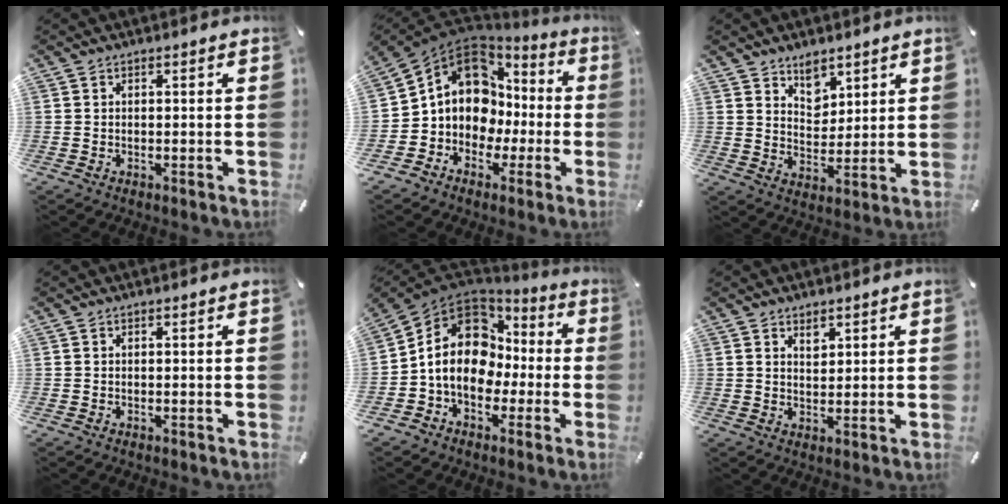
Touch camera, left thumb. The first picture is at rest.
{"total": 13.1, "force": [1.2, 11.6, 6.1], "torque": [-0.117, -0.013, 0.027]}
{"total": 6.5, "force": [4.7, 4.3, 1.0], "torque": [-0.011, -0.031, 0.085]}
{"total": 0.0}
{"total": 14.7, "force": [-0.3, 11.9, 8.5], "torque": [-0.168, 0.012, -0.005]}
{"total": 2.7, "force": [1.8, 1.8, 1.0], "torque": [0.003, -0.010, 0.028]}